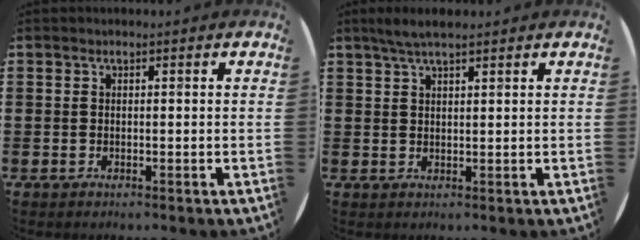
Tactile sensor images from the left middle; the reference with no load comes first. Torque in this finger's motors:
{"motor_torque": [0.56, -0.41, 0.07, 0.07]}